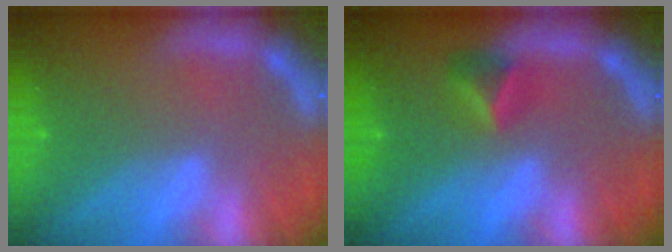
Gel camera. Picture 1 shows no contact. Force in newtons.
{"total": 2.4}